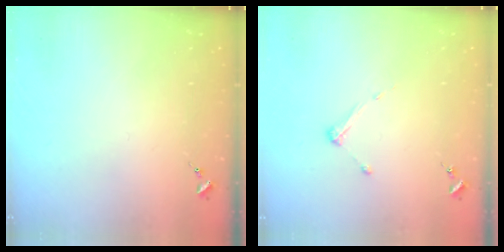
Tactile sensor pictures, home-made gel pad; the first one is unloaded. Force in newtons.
{"total": 3.2, "press": 3.2, "slide": 0.4}